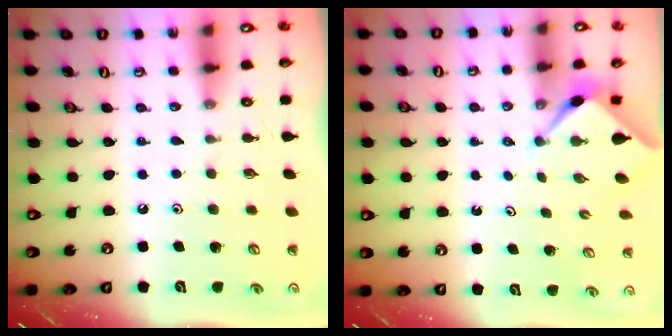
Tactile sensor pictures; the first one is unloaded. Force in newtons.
{"total": 2.4, "press": 2.4, "slide": 0.3}